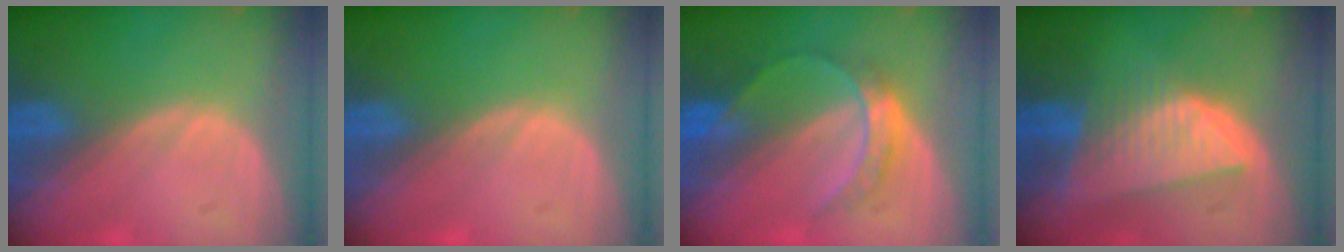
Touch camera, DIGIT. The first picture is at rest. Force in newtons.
{"total": 0.0}
{"total": 5.0, "press": 5.0, "slide": 0.8}
{"total": 8.1, "press": 7.2, "slide": 3.8}